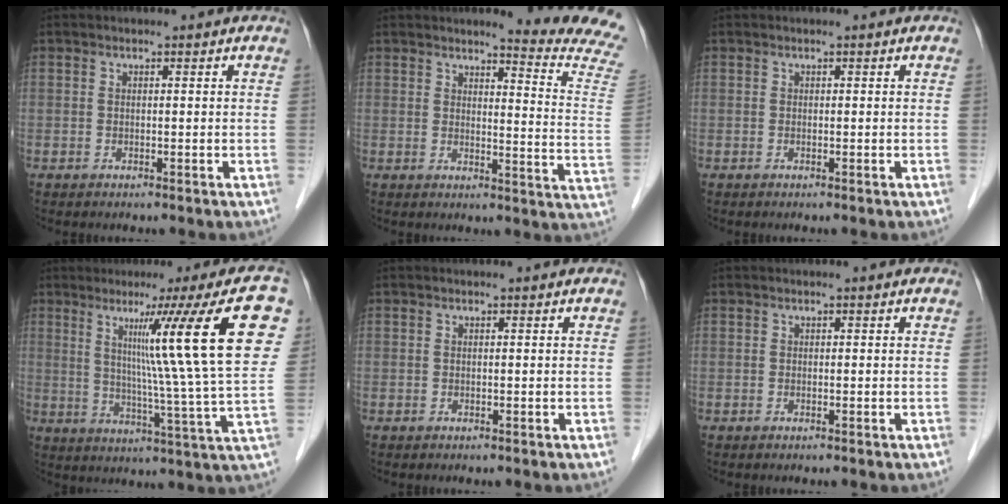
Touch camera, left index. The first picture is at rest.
{"total": 12.0, "force": [11.6, -1.9, 2.2], "torque": [-0.027, -0.115, 0.113]}
{"total": 0.0}
{"total": 19.6, "force": [6.8, -1.6, 18.3], "torque": [-0.250, 0.004, 0.087]}
{"total": 0.0}
{"total": 0.0}